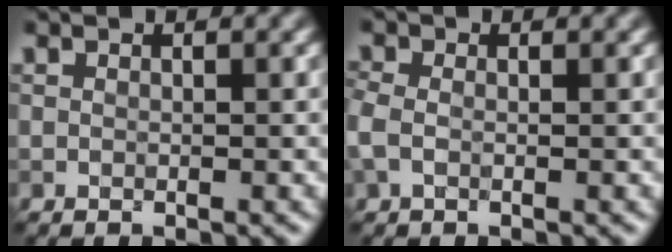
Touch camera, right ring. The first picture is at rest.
{"total": 1.9, "force": [-0.4, 1.3, 1.3], "torque": [-0.037, 0.000, -0.015]}